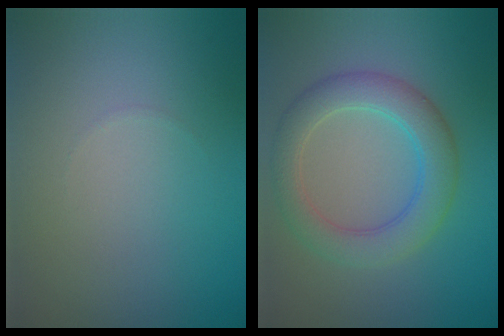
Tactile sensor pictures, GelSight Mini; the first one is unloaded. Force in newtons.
{"total": 4.7, "press": 4.7, "slide": 0.3}